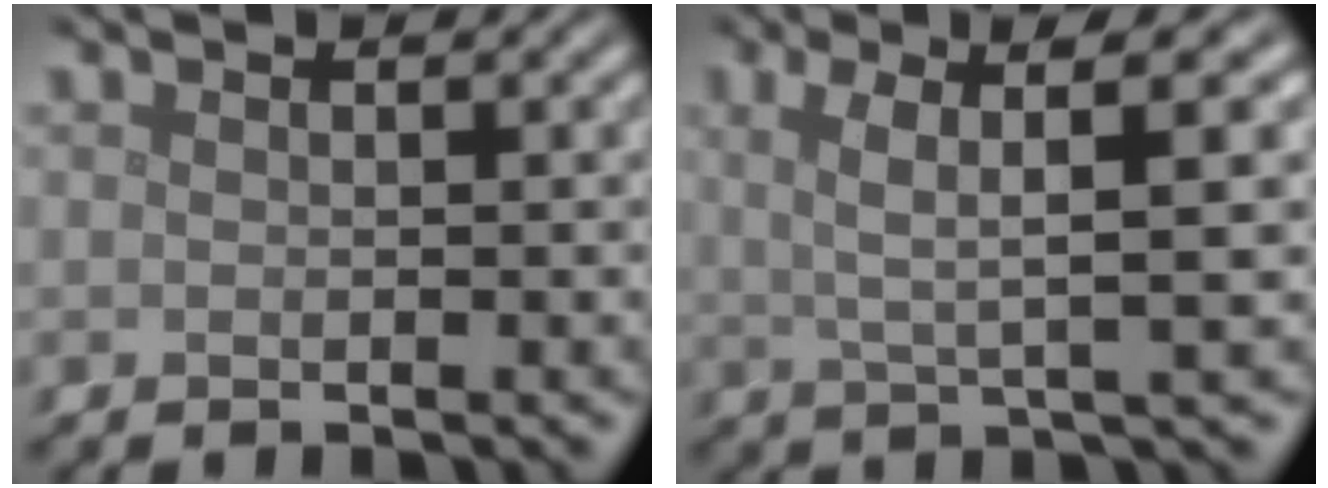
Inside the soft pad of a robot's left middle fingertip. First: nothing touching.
{"total": 6.0, "force": [1.9, 1.2, 5.6], "torque": [-0.095, 0.014, 0.029]}